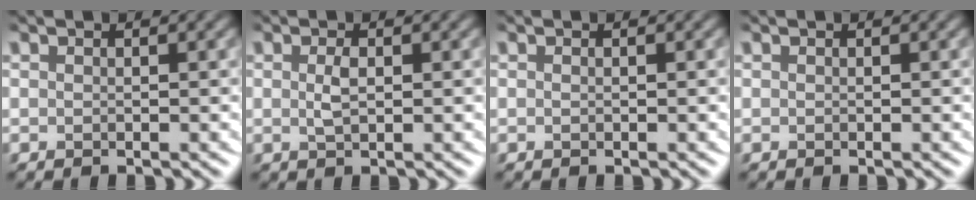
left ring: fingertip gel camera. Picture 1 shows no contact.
{"total": 1.4, "force": [0.2, 0.6, 1.3], "torque": [-0.029, 0.000, 0.004]}
{"total": 0.0}
{"total": 0.0}